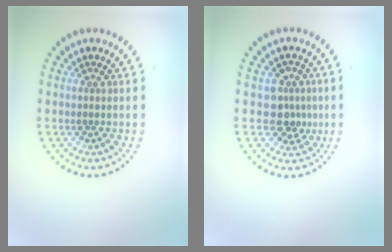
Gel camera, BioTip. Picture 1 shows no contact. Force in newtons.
{"total": 2.9, "press": 2.6, "slide": 1.3}